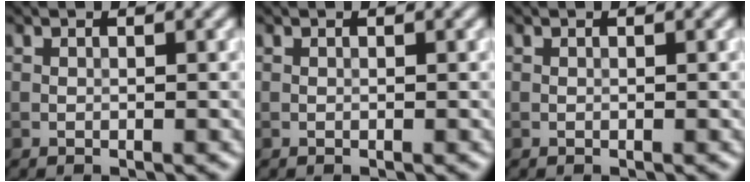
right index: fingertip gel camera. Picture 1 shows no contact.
{"total": 0.0}
{"total": 0.0}